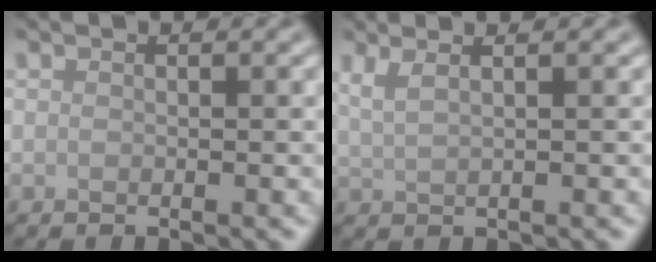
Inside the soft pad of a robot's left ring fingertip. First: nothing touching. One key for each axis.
{"total": 3.0, "fx": 1.9, "fy": 1.2, "fz": 2.0, "tx": -0.023, "ty": 0.010, "tz": 0.011}